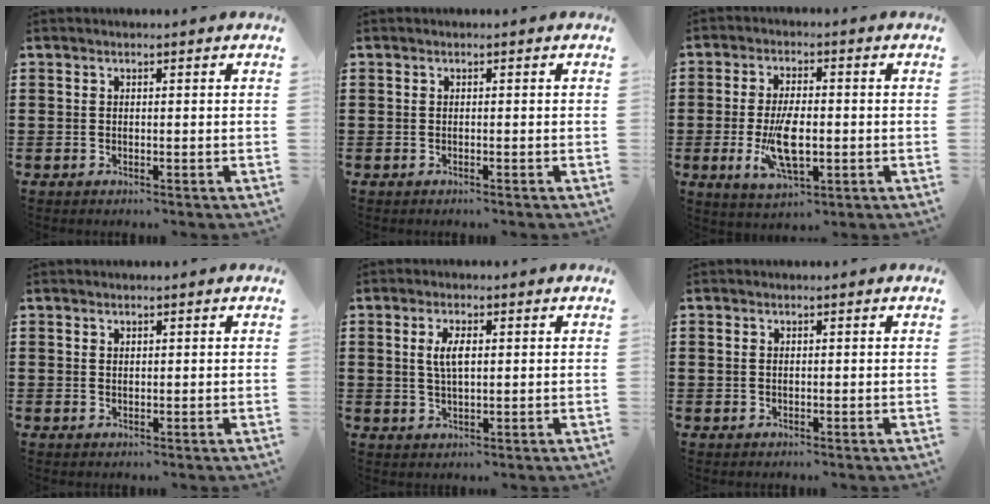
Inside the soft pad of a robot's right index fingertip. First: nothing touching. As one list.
[{"total": 0.0}, {"total": 8.4, "force": [-1.4, 3.5, 7.5], "torque": [-0.161, -0.009, -0.027]}, {"total": 0.7, "force": [0.5, 0.5, 0.2], "torque": [-0.006, 0.001, 0.010]}, {"total": 3.9, "force": [0.8, 1.5, 3.6], "torque": [-0.074, 0.007, 0.011]}, {"total": 0.8, "force": [0.3, 0.6, 0.4], "torque": [-0.010, 0.004, 0.005]}]